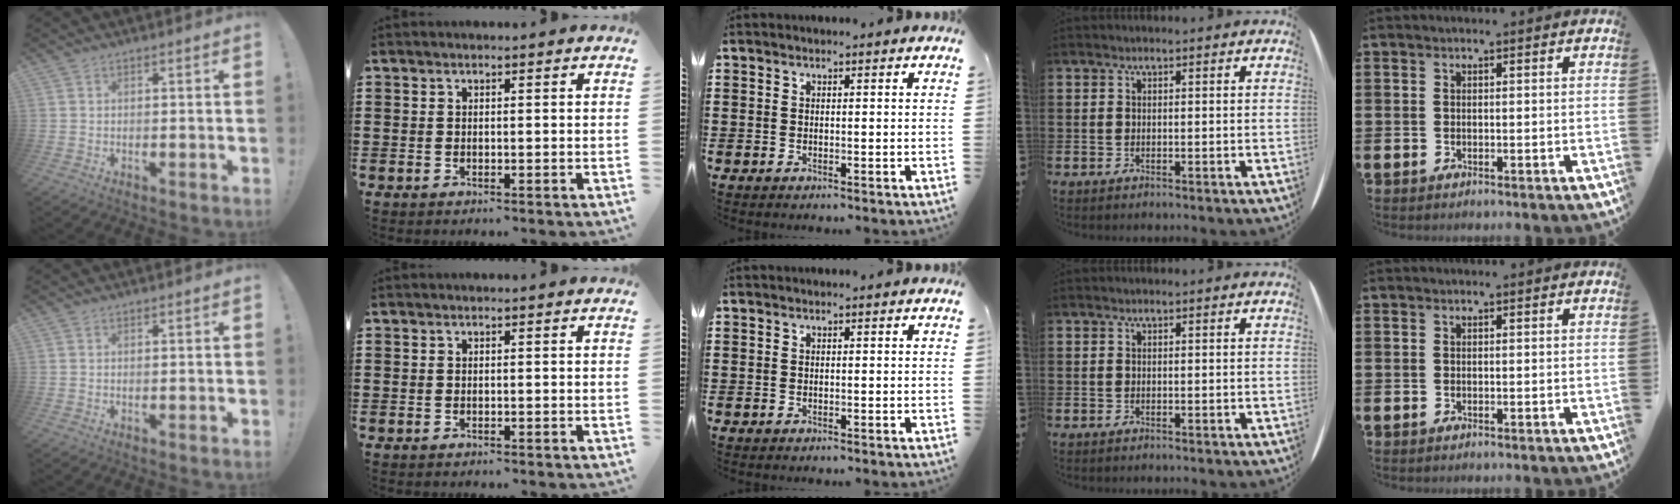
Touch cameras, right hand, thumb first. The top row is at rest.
{}